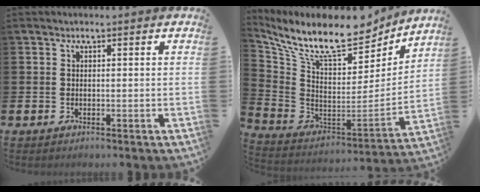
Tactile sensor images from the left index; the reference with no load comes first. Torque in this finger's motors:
{"motor_torque": [1.10, -1.04, 1.05, 0.21]}